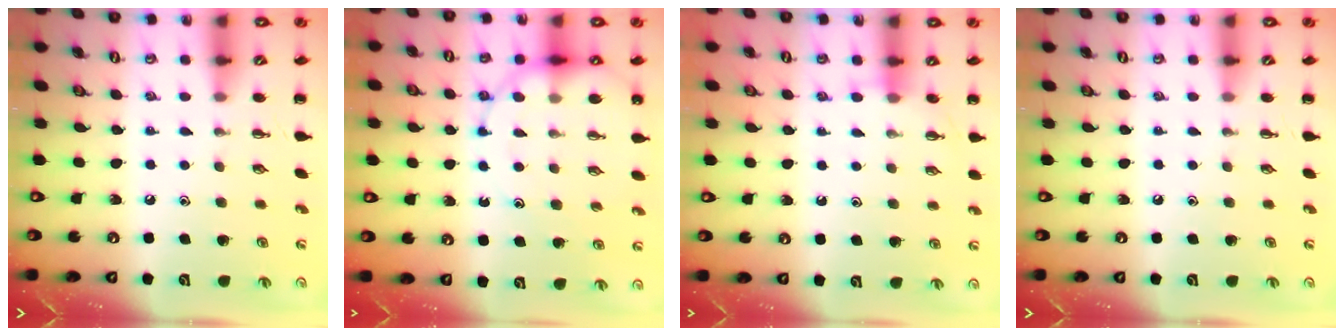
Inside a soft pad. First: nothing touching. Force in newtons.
{"total": 15.0, "press": 14.3, "slide": 4.5}
{"total": 7.9, "press": 7.8, "slide": 1.5}
{"total": 0.0}